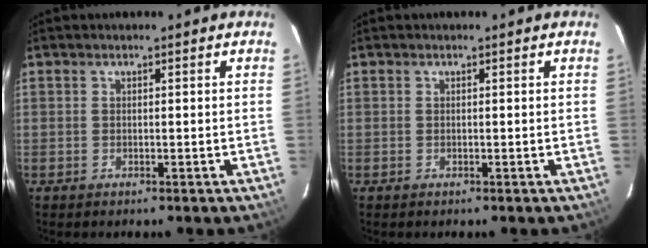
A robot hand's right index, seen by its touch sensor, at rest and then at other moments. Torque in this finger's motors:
{"motor_torque": [-0.02, 0.02, 0.00, 0.00]}